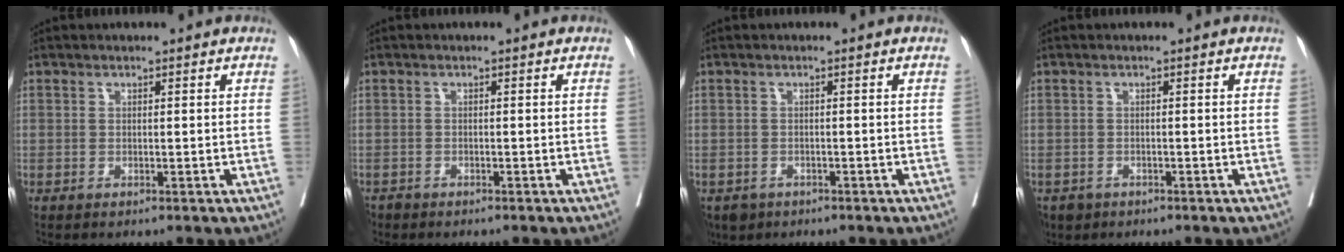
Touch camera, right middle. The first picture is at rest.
{"total": 1.6, "force": [-1.4, 0.7, 0.0], "torque": [-0.004, -0.002, -0.027]}
{"total": 3.3, "force": [-2.3, 2.3, 0.5], "torque": [-0.006, 0.001, -0.036]}
{"total": 3.0, "force": [-2.0, 2.2, 0.4], "torque": [-0.004, 0.001, -0.033]}